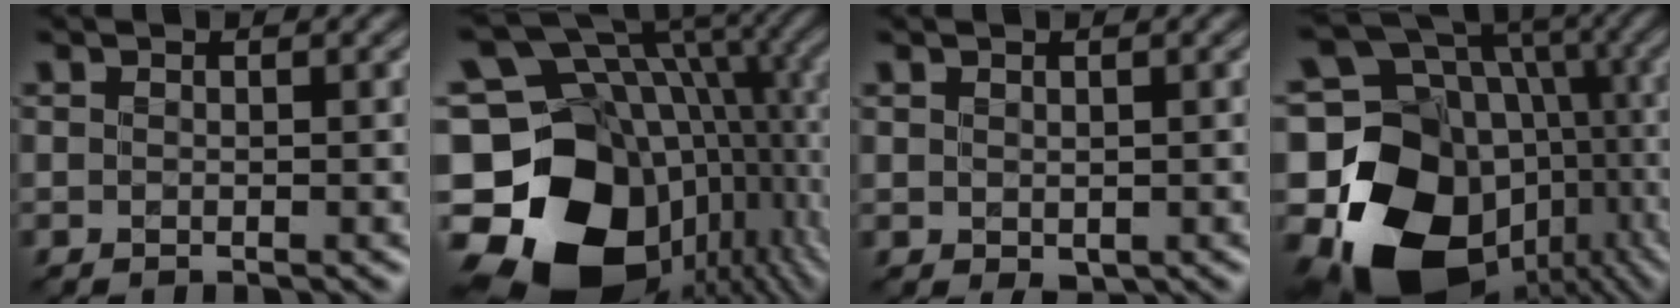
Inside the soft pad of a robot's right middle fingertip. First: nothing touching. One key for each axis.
{"total": 21.5, "fx": -6.0, "fy": 16.4, "fz": 12.6, "tx": -0.257, "ty": -0.007, "tz": -0.083}
{"total": 0.9, "fx": 0.1, "fy": 0.7, "fz": 0.5, "tx": -0.008, "ty": -0.003, "tz": 0.006}
{"total": 20.0, "fx": -6.3, "fy": 15.7, "fz": 10.6, "tx": -0.210, "ty": -0.026, "tz": -0.070}